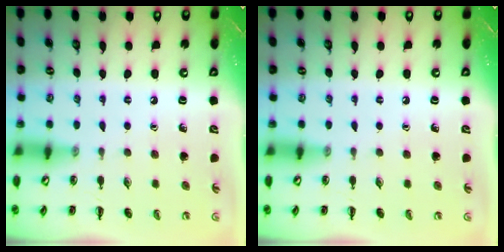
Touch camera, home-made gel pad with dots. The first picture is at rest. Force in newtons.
{"total": 0.0}